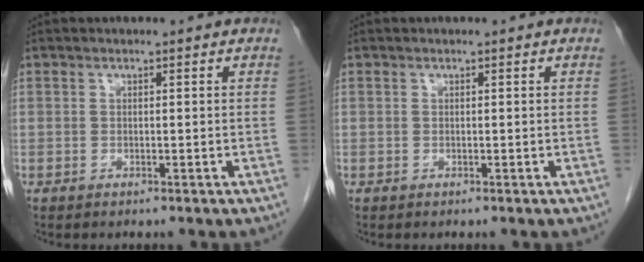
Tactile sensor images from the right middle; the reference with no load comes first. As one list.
[{"total": 0.0}]